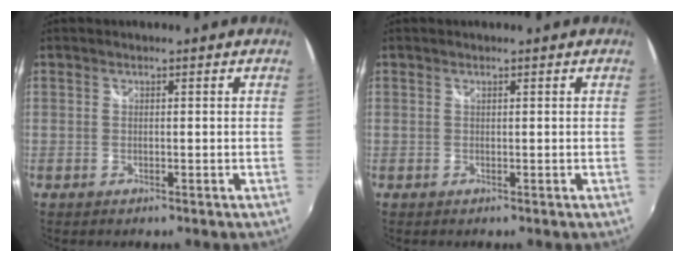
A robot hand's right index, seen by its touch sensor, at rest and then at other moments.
{"total": 0.0}